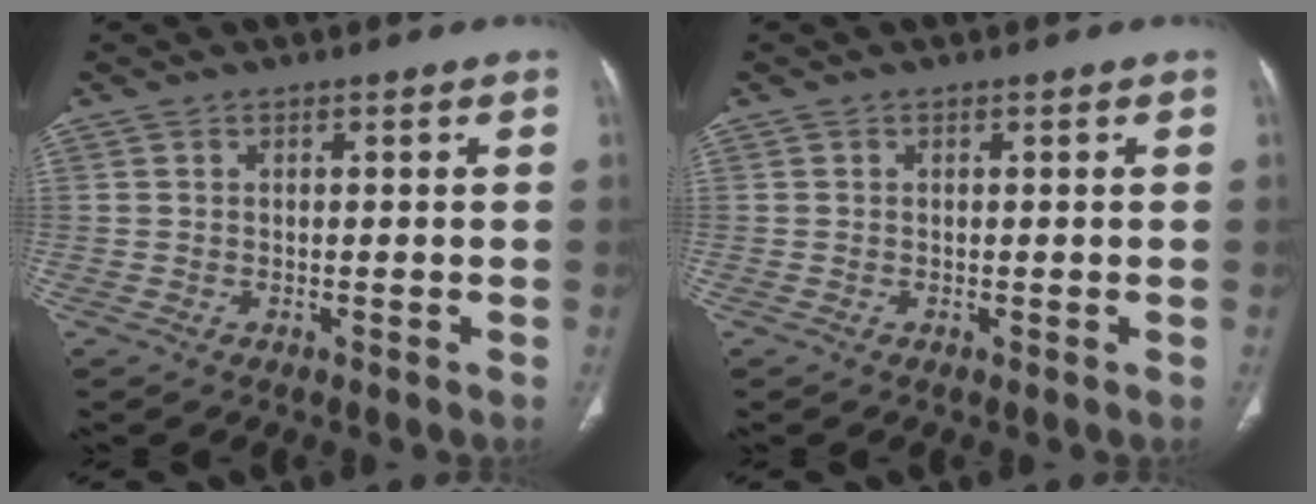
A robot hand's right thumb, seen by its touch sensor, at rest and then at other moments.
{"total": 0.0}